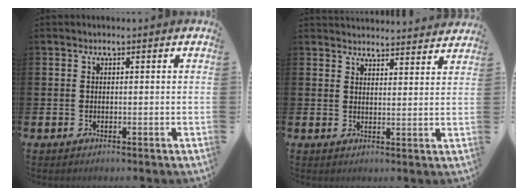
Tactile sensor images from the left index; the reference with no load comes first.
{"total": 3.8, "force": [3.8, 0.3, -0.1], "torque": [0.001, -0.027, 0.068]}